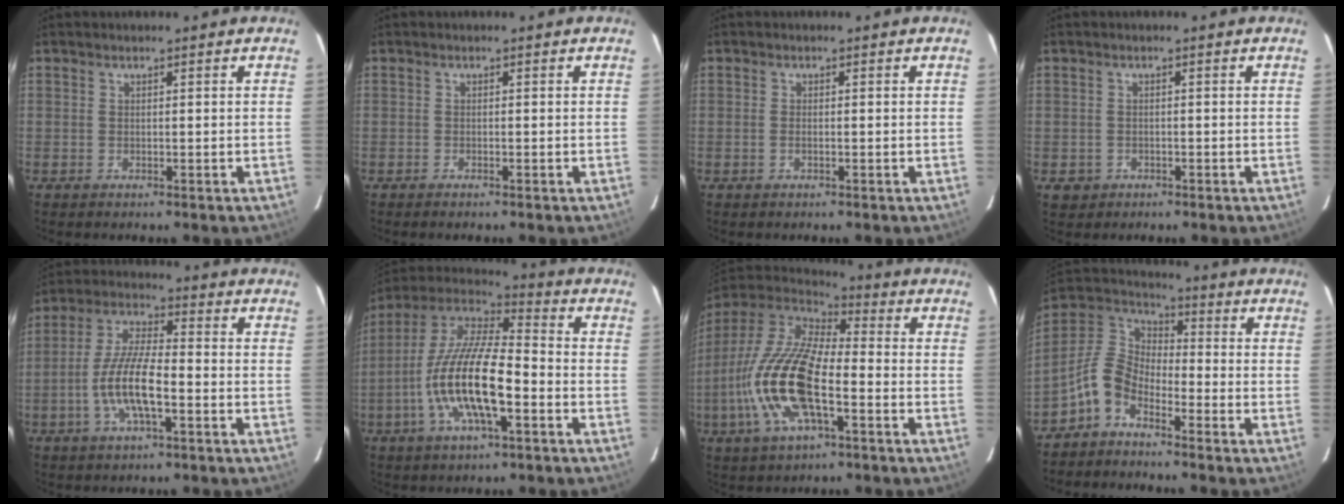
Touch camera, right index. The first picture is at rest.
{"total": 0.6, "force": [-0.6, 0.1, 0.1], "torque": [-0.002, -0.002, -0.012]}
{"total": 0.7, "force": [-0.3, 0.4, 0.6], "torque": [-0.013, 0.001, -0.006]}
{"total": 2.5, "force": [-1.0, 2.3, 0.4], "torque": [-0.012, 0.001, -0.010]}
{"total": 11.0, "force": [-3.7, 3.0, 9.9], "torque": [-0.206, 0.003, -0.071]}
{"total": 17.8, "force": [-5.6, 5.4, 16.0], "torque": [-0.316, -0.008, -0.113]}
{"total": 20.1, "force": [-6.2, 7.7, 17.5], "torque": [-0.363, -0.020, -0.127]}
{"total": 8.5, "force": [-5.2, 4.8, 4.8], "torque": [-0.104, 0.022, -0.116]}